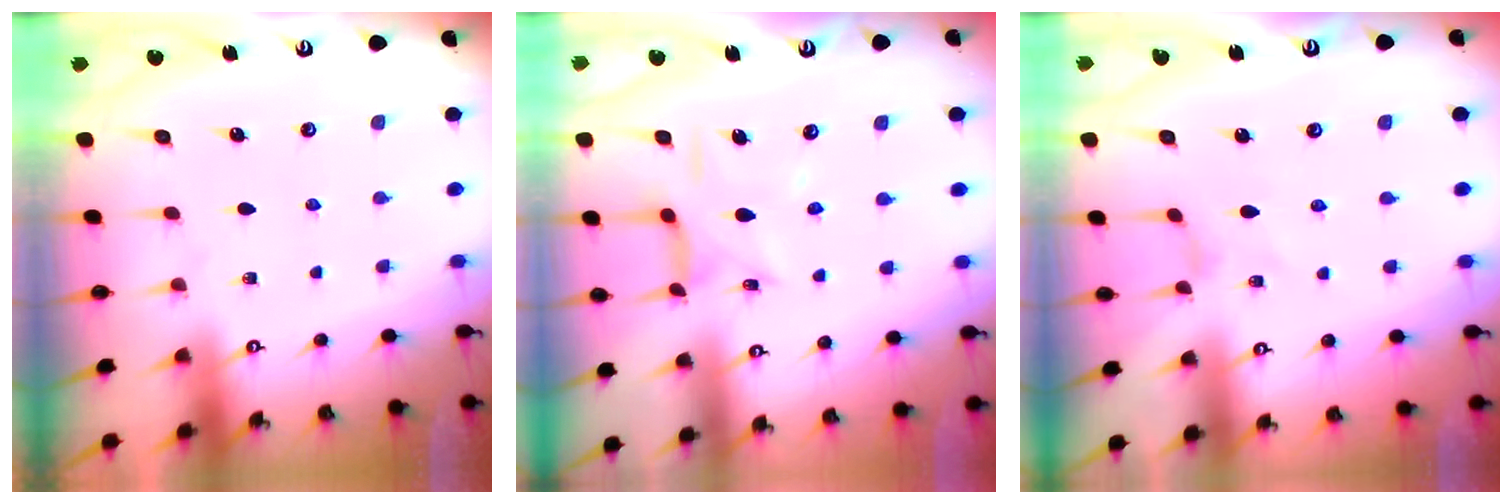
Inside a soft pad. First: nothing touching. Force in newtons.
{"total": 9.8, "press": 9.8, "slide": 0.8}
{"total": 0.0}